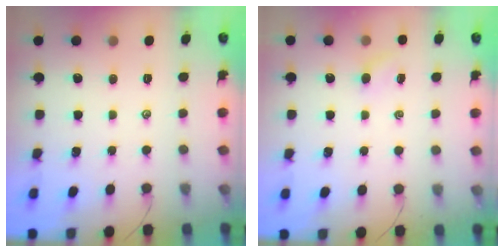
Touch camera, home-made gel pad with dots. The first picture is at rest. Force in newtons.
{"total": 2.8, "press": 2.7, "slide": 0.8}